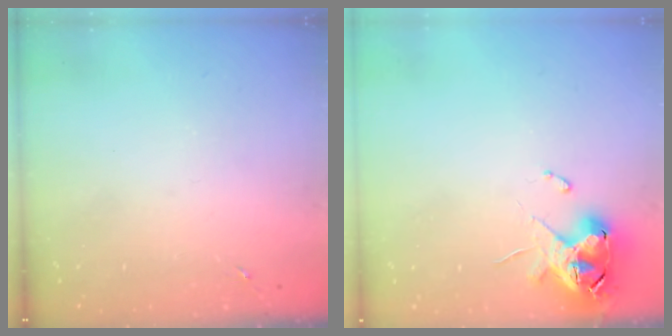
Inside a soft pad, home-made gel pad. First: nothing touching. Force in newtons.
{"total": 11.5, "press": 11.4, "slide": 1.5}